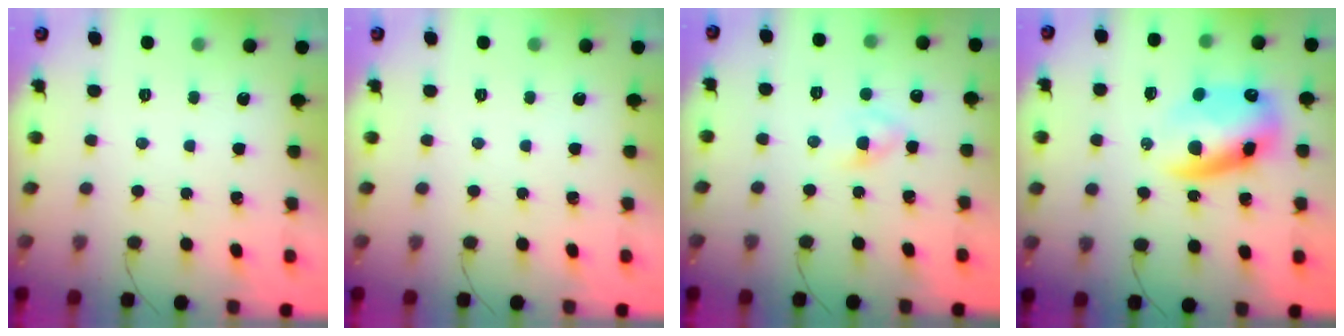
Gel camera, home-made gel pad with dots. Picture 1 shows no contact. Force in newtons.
{"total": 0.0}
{"total": 2.8, "press": 2.6, "slide": 1.2}
{"total": 11.3, "press": 11.1, "slide": 2.5}